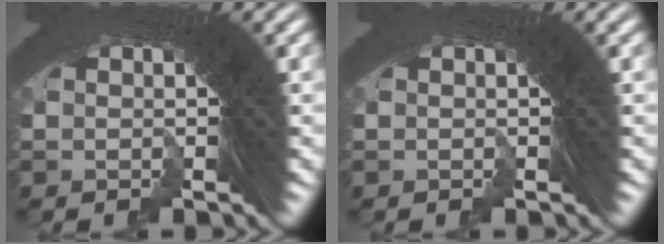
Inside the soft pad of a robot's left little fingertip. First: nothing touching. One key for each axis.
{"total": 0.0}